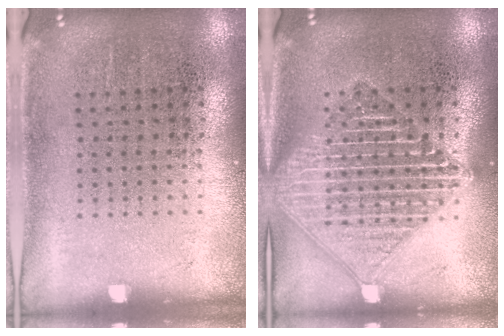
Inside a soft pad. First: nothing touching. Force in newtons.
{"total": 3.1, "press": 3.1, "slide": 0.3}